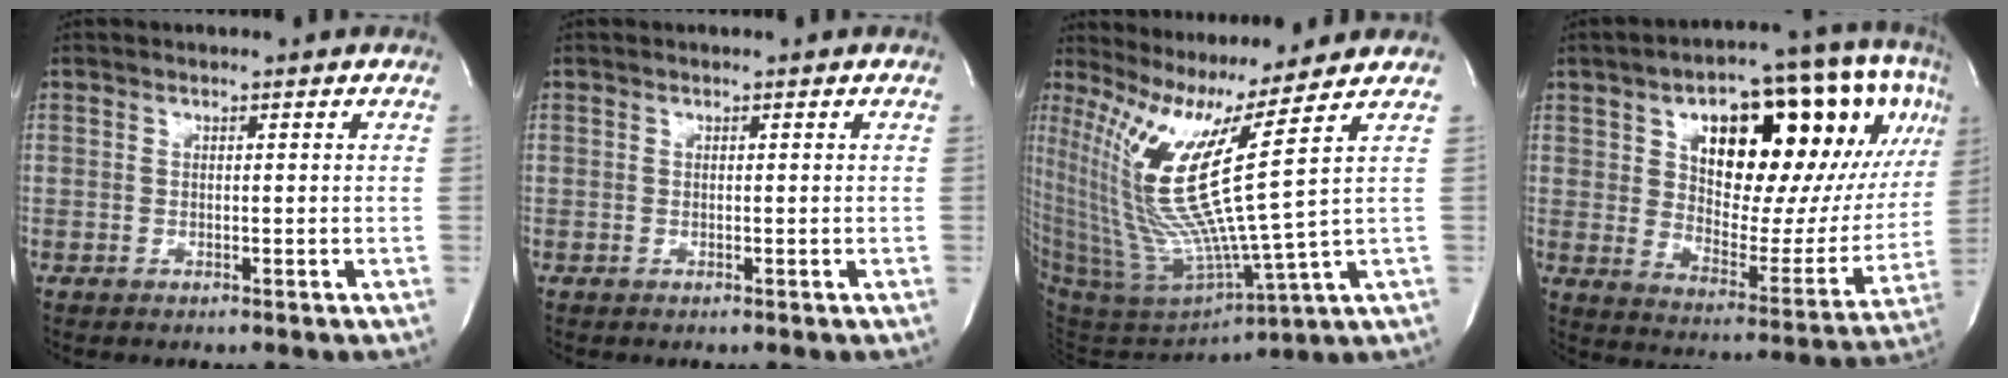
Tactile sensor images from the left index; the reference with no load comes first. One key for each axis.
{"total": 0.0}
{"total": 18.3, "fx": 9.1, "fy": -3.3, "fz": 15.5, "tx": -0.306, "ty": -0.058, "tz": 0.169}
{"total": 27.0, "fx": 10.1, "fy": 10.2, "fz": 22.8, "tx": -0.312, "ty": 0.044, "tz": 0.156}